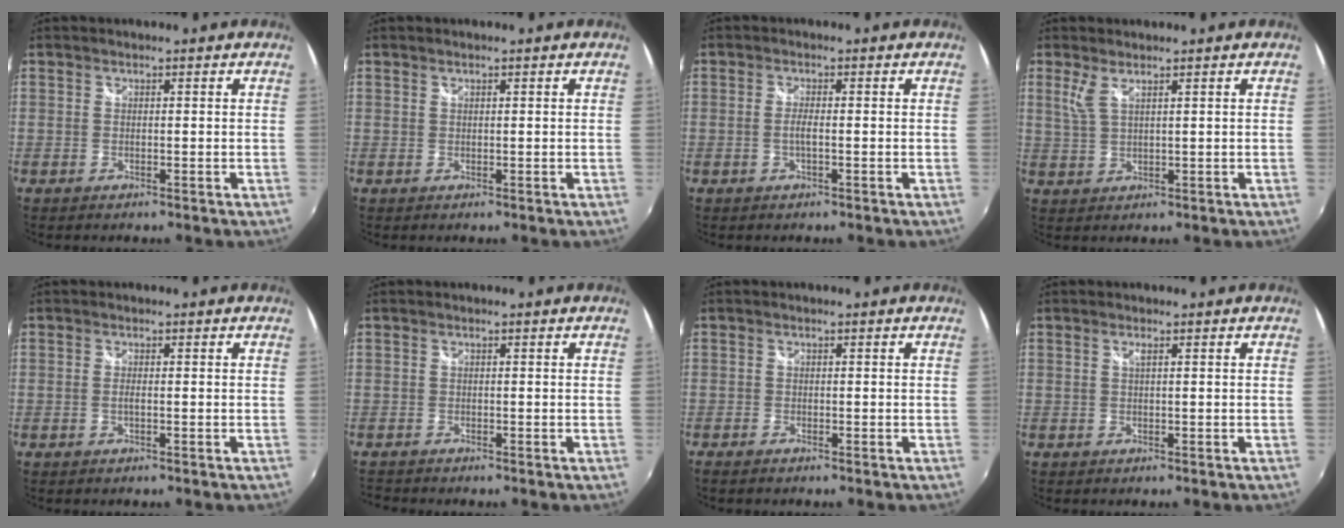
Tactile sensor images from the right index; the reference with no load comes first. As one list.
[{"total": 0.0}, {"total": 1.5, "force": [-0.4, 0.1, 1.4], "torque": [-0.029, -0.002, -0.008]}, {"total": 2.9, "force": [1.8, 0.7, 2.2], "torque": [-0.048, -0.001, 0.038]}, {"total": 0.8, "force": [-0.3, 0.0, 0.8], "torque": [-0.014, -0.001, -0.005]}, {"total": 1.5, "force": [-1.4, 0.5, 0.1], "torque": [-0.007, -0.007, -0.028]}, {"total": 1.4, "force": [-1.1, 0.4, 0.6], "torque": [-0.015, -0.007, -0.023]}, {"total": 0.8, "force": [0.2, -0.2, 0.7], "torque": [-0.013, 0.001, 0.003]}]